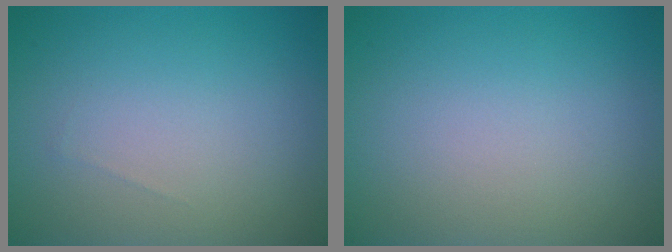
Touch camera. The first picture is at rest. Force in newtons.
{"total": 0.0}